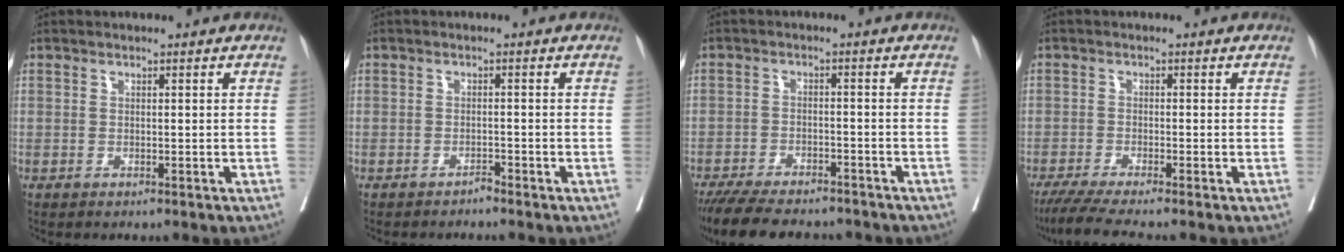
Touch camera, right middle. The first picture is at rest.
{"total": 0.9, "force": [-0.9, -0.1, 0.1], "torque": [-0.002, -0.002, -0.014]}
{"total": 13.7, "force": [-11.9, 3.3, 5.8], "torque": [-0.112, -0.011, -0.173]}
{"total": 5.8, "force": [-4.8, -0.8, 3.2], "torque": [-0.051, -0.021, -0.083]}